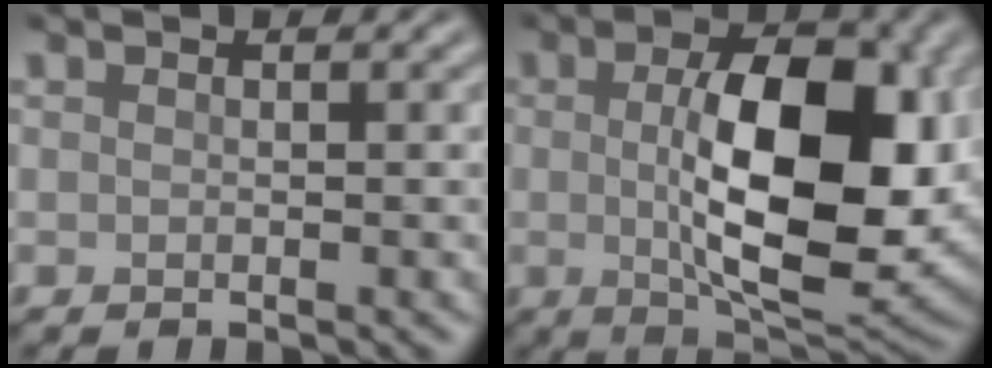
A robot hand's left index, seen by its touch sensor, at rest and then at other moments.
{"total": 12.3, "force": [0.1, 5.5, 10.9], "torque": [-0.171, -0.006, 0.007]}